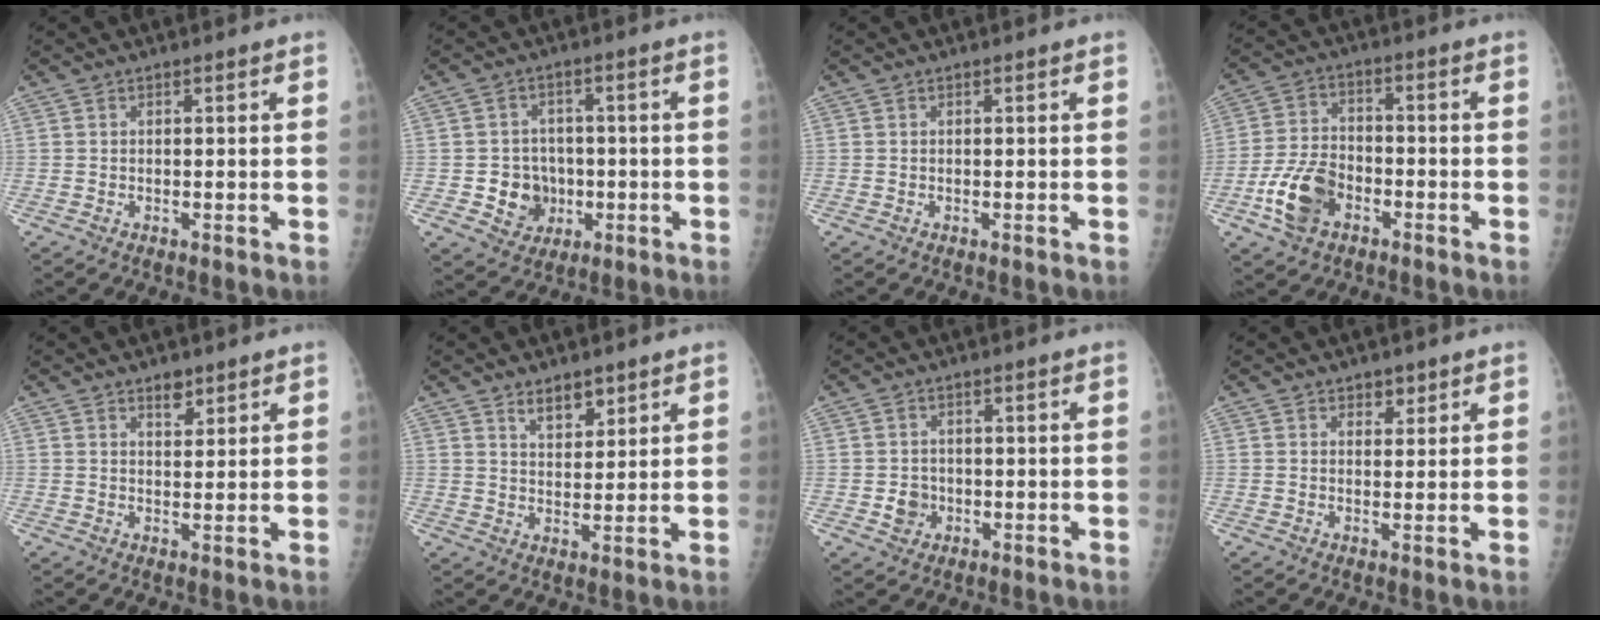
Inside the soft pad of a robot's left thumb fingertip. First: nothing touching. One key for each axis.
{"total": 7.5, "fx": -1.4, "fy": 6.8, "fz": 2.8, "tx": -0.009, "ty": 0.012, "tz": -0.017}
{"total": 0.0}
{"total": 9.9, "fx": -4.4, "fy": 6.4, "fz": 6.2, "tx": -0.115, "ty": 0.022, "tz": -0.083}
{"total": 3.3, "fx": 2.5, "fy": 1.7, "fz": 1.5, "tx": -0.007, "ty": -0.018, "tz": 0.043}
{"total": 5.0, "fx": 3.5, "fy": 2.5, "fz": 2.5, "tx": -0.019, "ty": -0.026, "tz": 0.062}
{"total": 3.1, "fx": -0.7, "fy": 2.9, "fz": 1.1, "tx": -0.003, "ty": 0.005, "tz": -0.008}
{"total": 2.3, "fx": 1.6, "fy": 1.5, "fz": 0.9, "tx": 0.006, "ty": -0.009, "tz": 0.022}